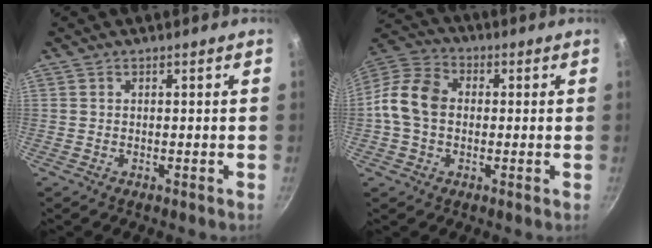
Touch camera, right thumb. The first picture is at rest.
{"total": 10.8, "force": [-0.2, 8.2, 7.1], "torque": [-0.115, 0.026, -0.023]}